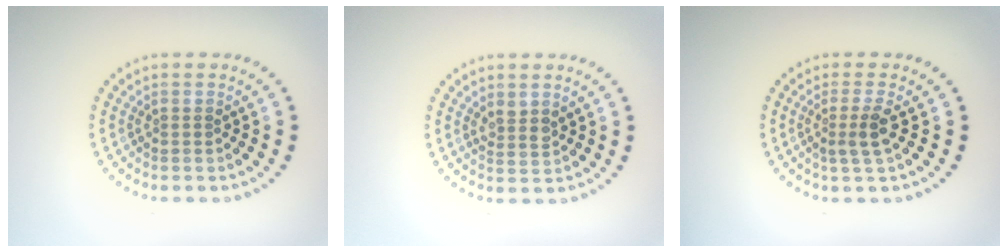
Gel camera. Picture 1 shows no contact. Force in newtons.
{"total": 1.5, "press": 1.2, "slide": 0.8}
{"total": 2.2, "press": 1.7, "slide": 1.4}